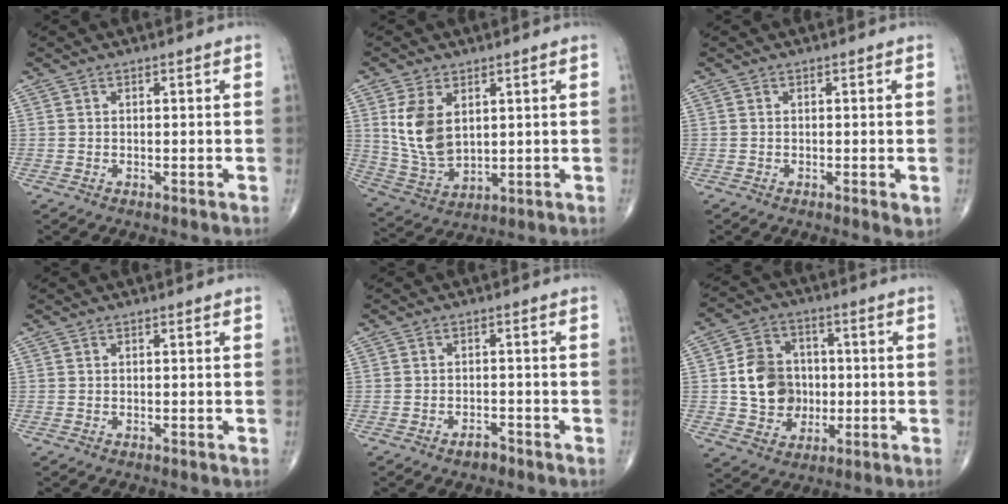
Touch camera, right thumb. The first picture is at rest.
{"total": 10.6, "force": [2.9, 6.5, 7.9], "torque": [-0.142, -0.015, 0.072]}
{"total": 1.8, "force": [-0.4, 0.5, 1.7], "torque": [-0.028, -0.007, -0.007]}
{"total": 0.0}
{"total": 2.1, "force": [-1.6, 1.1, 0.8], "torque": [-0.013, 0.007, -0.026]}
{"total": 12.1, "force": [-0.1, 10.3, 6.3], "torque": [-0.073, 0.014, 0.001]}